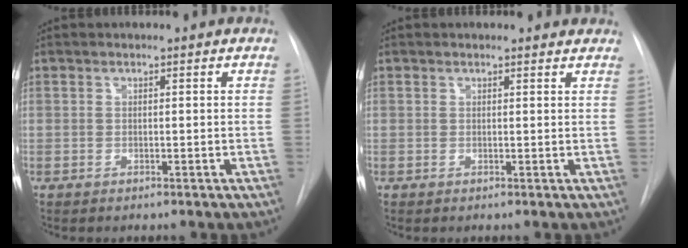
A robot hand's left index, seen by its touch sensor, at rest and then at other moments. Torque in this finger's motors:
{"motor_torque": [0.87, -0.97, 0.05, 0.00]}